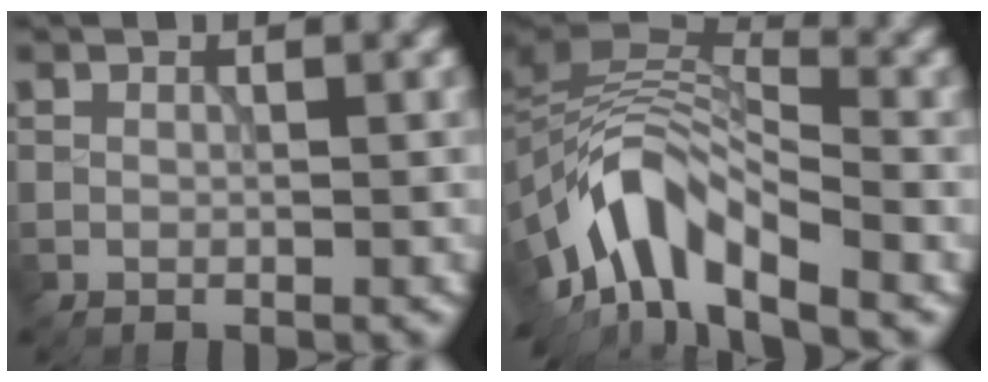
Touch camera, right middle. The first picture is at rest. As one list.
[{"total": 8.9, "force": [-5.3, 3.6, 6.2], "torque": [-0.093, 0.012, -0.114]}]